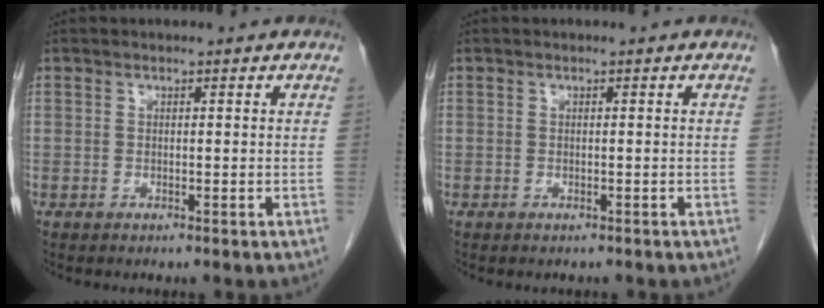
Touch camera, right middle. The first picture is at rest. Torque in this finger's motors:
{"motor_torque": [0.06, -0.04, 0.00, 0.00]}